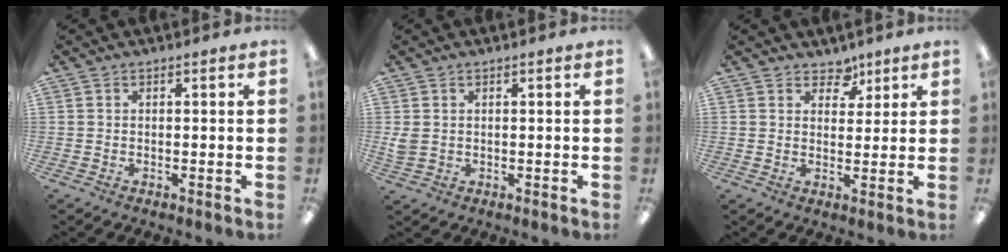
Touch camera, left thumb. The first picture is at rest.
{"total": 2.5, "force": [0.4, 2.0, 1.4], "torque": [-0.027, 0.004, 0.009]}
{"total": 5.0, "force": [3.5, 3.2, 1.4], "torque": [-0.007, -0.020, 0.060]}